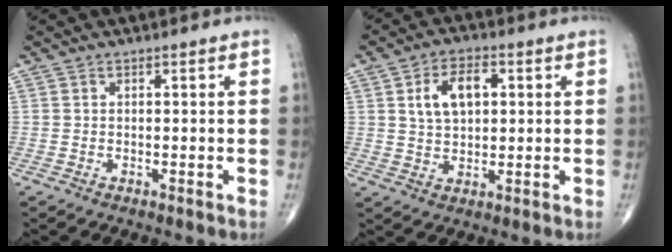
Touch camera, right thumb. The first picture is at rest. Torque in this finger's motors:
{"motor_torque": [0.00, 0.11, 0.06, 0.01, 0.04]}